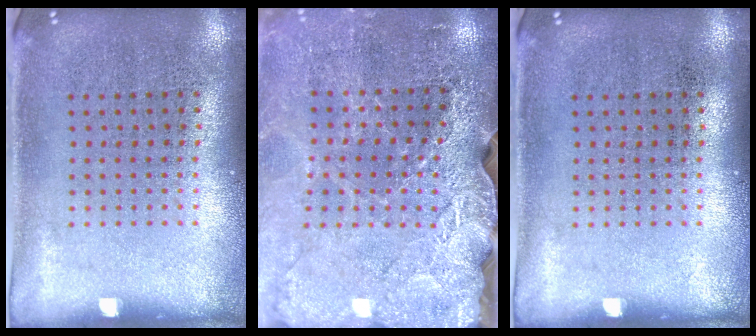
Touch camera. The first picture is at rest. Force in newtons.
{"total": 3.1, "press": 3.0, "slide": 0.4}
{"total": 0.0}